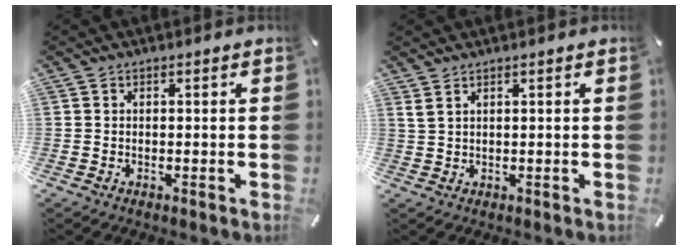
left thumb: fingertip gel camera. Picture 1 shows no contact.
{"total": 1.2, "force": [0.9, 0.1, 0.8], "torque": [-0.018, -0.001, 0.016]}